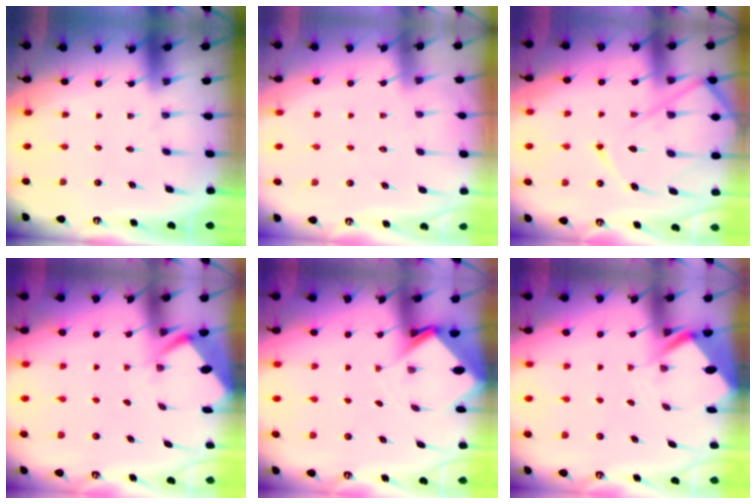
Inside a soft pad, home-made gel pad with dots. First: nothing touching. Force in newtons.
{"total": 3.0, "press": 3.0, "slide": 0.3}
{"total": 15.5, "press": 15.4, "slide": 1.5}
{"total": 2.6, "press": 2.6, "slide": 0.4}
{"total": 3.2, "press": 3.2, "slide": 0.2}
{"total": 3.7, "press": 3.7, "slide": 0.3}